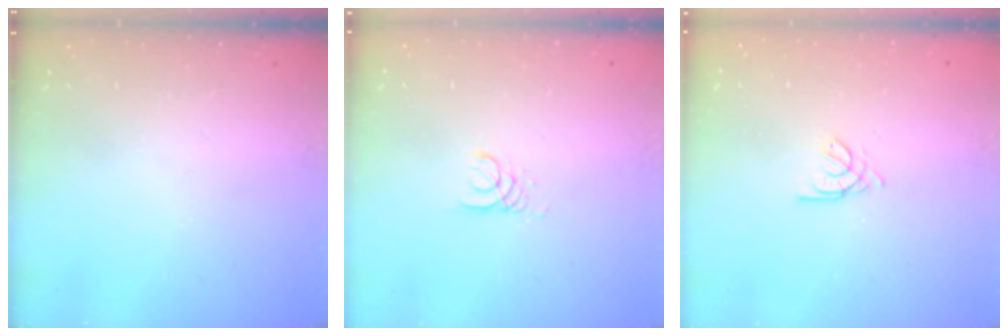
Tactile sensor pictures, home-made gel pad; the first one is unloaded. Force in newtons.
{"total": 2.6, "press": 2.6, "slide": 0.2}
{"total": 2.0, "press": 2.0, "slide": 0.4}